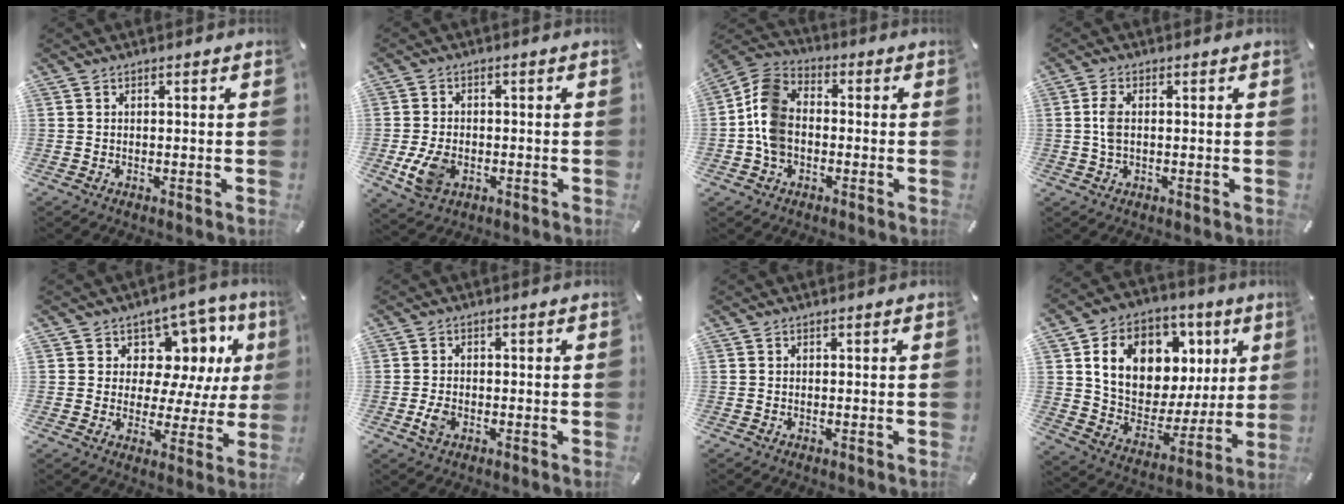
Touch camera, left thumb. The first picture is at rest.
{"total": 7.4, "force": [-2.0, 5.4, 4.7], "torque": [-0.105, 0.002, -0.038]}
{"total": 9.9, "force": [-2.4, 7.6, 5.8], "torque": [-0.126, 0.023, -0.041]}
{"total": 4.1, "force": [0.2, 2.2, 3.4], "torque": [-0.083, 0.001, -0.002]}
{"total": 10.2, "force": [5.0, 8.1, 3.9], "torque": [-0.046, -0.045, 0.091]}
{"total": 3.1, "force": [-1.0, 2.1, 2.0], "torque": [-0.048, -0.001, -0.019]}
{"total": 0.0}
{"total": 17.0, "force": [6.9, 12.3, 9.4], "torque": [-0.152, -0.031, 0.131]}